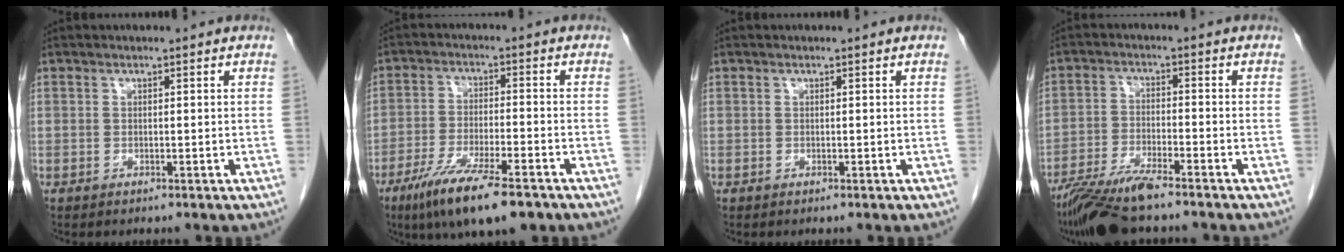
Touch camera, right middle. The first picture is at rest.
{"total": 12.5, "force": [-8.3, 2.0, 9.1], "torque": [-0.162, -0.028, -0.135]}
{"total": 0.0}
{"total": 9.2, "force": [-7.5, 0.4, 5.2], "torque": [-0.094, -0.026, -0.135]}